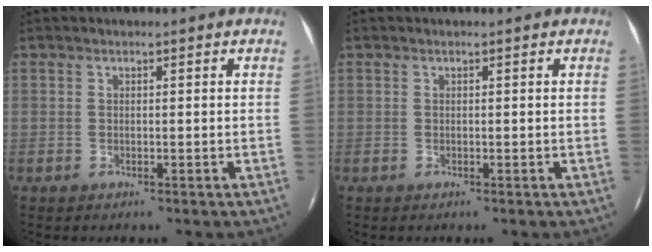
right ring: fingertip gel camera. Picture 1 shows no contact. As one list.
[{"total": 0.0}]